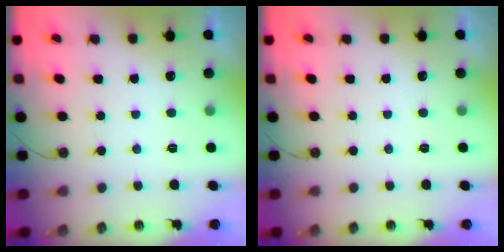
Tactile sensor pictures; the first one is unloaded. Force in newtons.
{"total": 0.0}